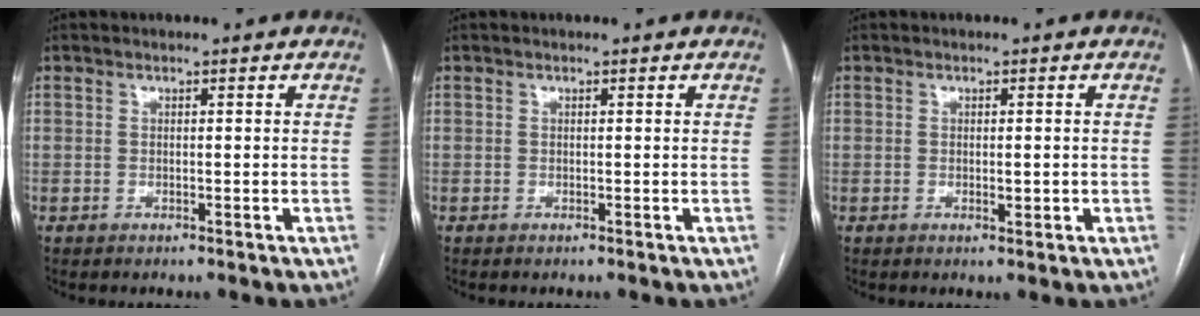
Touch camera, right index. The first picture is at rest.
{"total": 0.0}
{"total": 1.5, "force": [-0.2, 0.4, 1.4], "torque": [-0.024, -0.004, 0.000]}